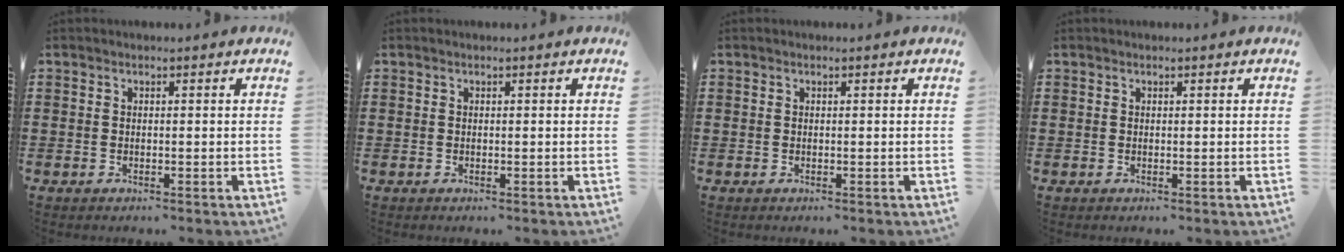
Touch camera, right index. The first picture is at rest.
{"total": 0.0}
{"total": 0.0}
{"total": 0.0}